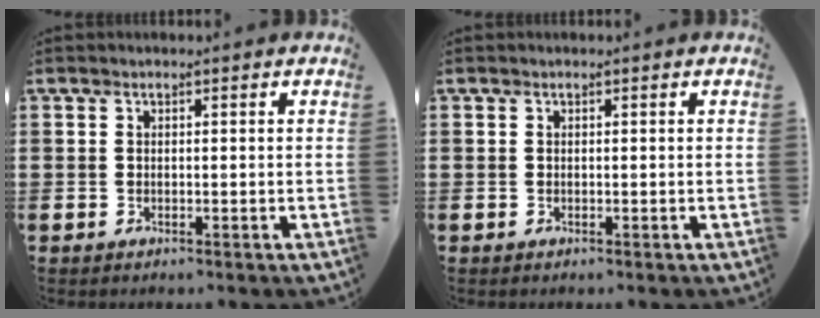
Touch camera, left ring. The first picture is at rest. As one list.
[{"total": 0.0}]